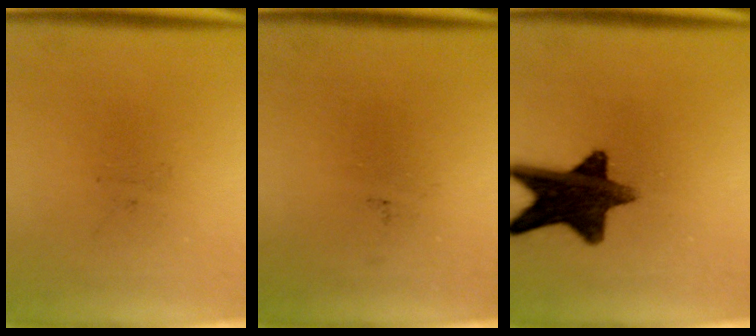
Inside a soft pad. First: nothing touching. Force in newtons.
{"total": 0.0}
{"total": 12.8}